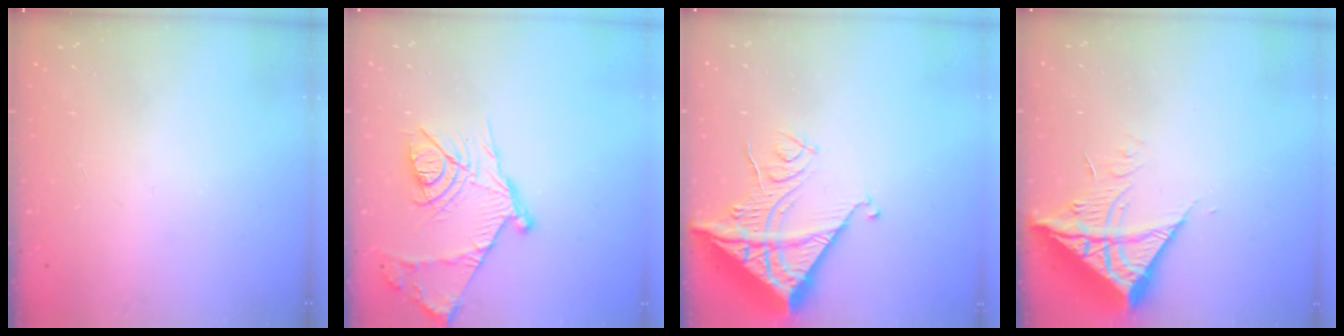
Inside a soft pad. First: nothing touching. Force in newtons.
{"total": 17.6, "press": 17.6, "slide": 1.2}
{"total": 17.1, "press": 17.0, "slide": 1.6}
{"total": 11.9, "press": 11.8, "slide": 1.4}